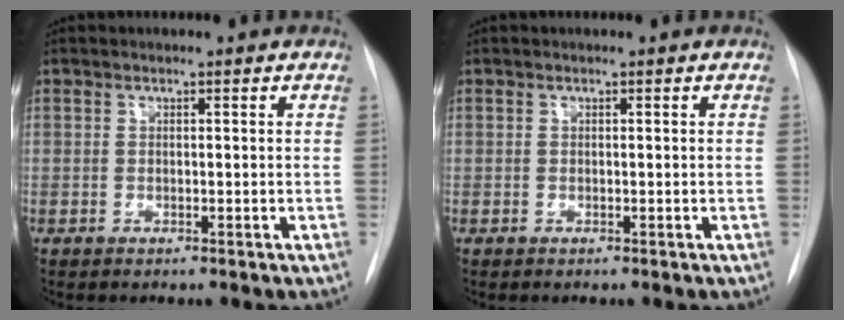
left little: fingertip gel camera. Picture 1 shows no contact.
{"total": 0.0}